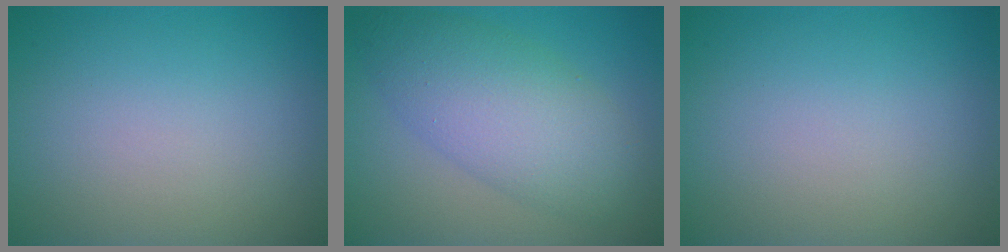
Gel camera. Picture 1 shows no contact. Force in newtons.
{"total": 6.8, "press": 6.8, "slide": 0.1}
{"total": 0.0}